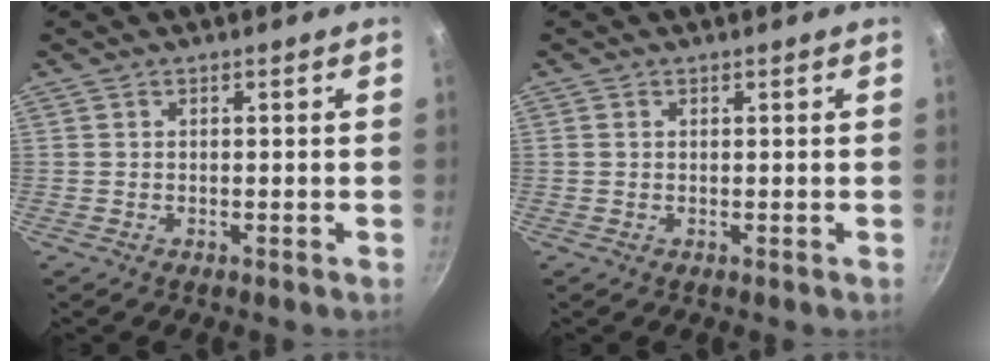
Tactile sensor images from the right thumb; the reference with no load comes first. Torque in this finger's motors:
{"motor_torque": [-0.04, -0.26, -0.19, -0.40, -0.02]}